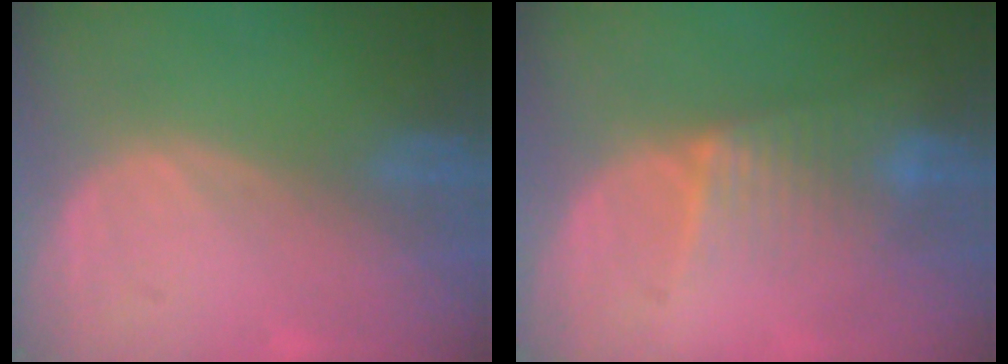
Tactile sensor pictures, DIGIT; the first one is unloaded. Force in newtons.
{"total": 4.7, "press": 4.6, "slide": 0.7}